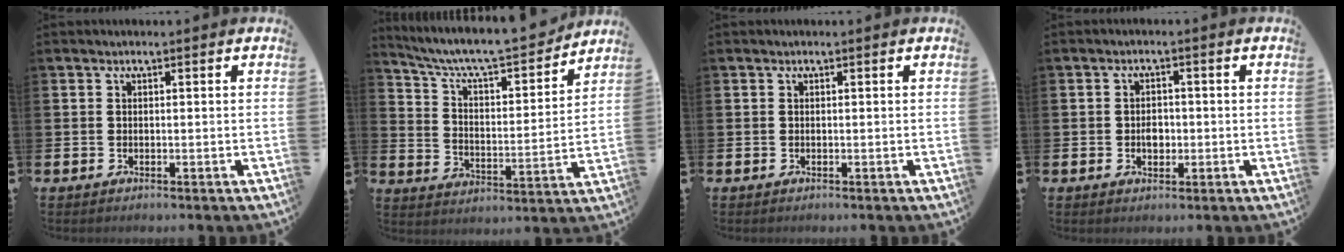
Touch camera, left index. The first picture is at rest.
{"total": 8.6, "force": [7.8, 1.7, 3.1], "torque": [-0.089, -0.060, 0.131]}
{"total": 0.0}
{"total": 2.2, "force": [-0.4, 1.7, 1.4], "torque": [-0.007, -0.002, -0.013]}